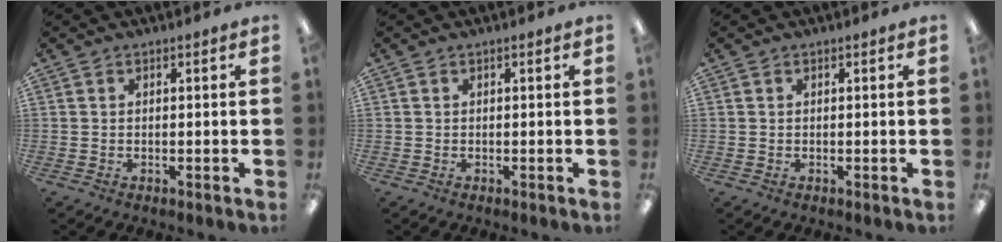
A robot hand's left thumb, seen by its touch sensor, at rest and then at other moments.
{"total": 0.0}
{"total": 0.0}